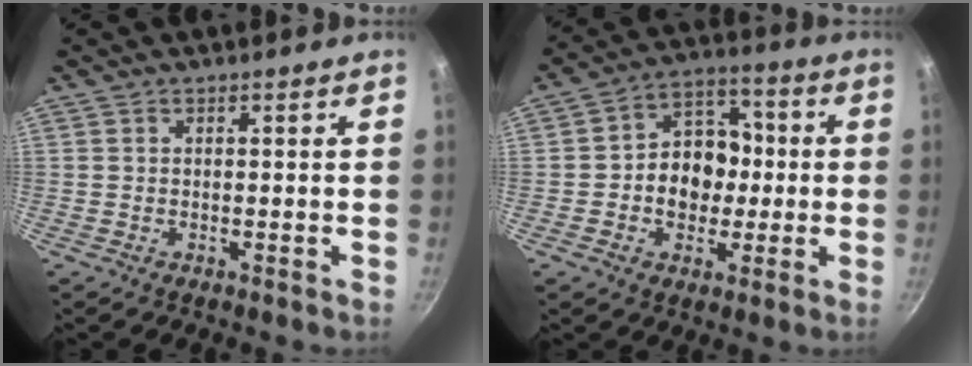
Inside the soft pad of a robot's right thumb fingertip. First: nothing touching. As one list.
[{"total": 12.1, "force": [-0.8, 9.8, 7.0], "torque": [-0.059, 0.026, -0.025]}]